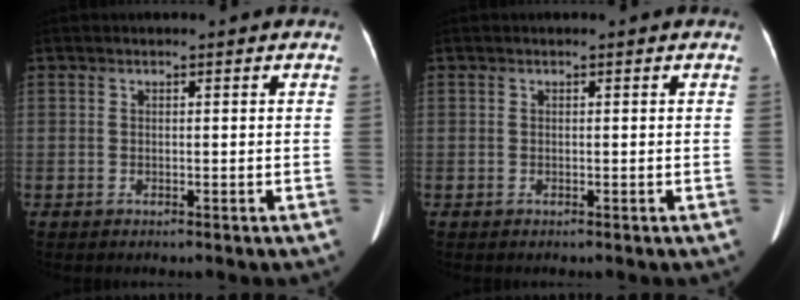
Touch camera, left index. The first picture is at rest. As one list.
[{"total": 0.0}]